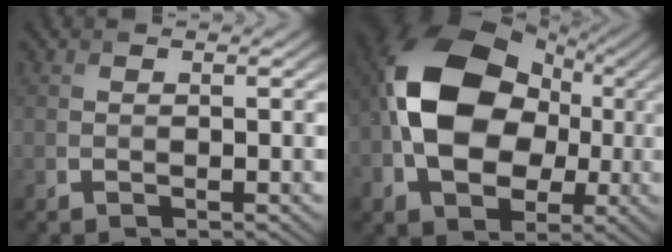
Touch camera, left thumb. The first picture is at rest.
{"total": 17.7, "force": [-0.1, 13.0, 12.0], "torque": [-0.223, 0.011, -0.010]}